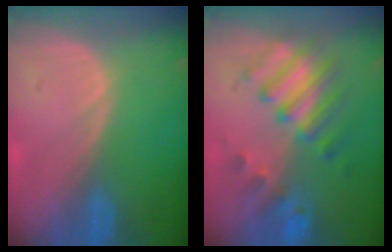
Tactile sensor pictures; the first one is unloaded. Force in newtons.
{"total": 7.6, "press": 7.5, "slide": 1.4}